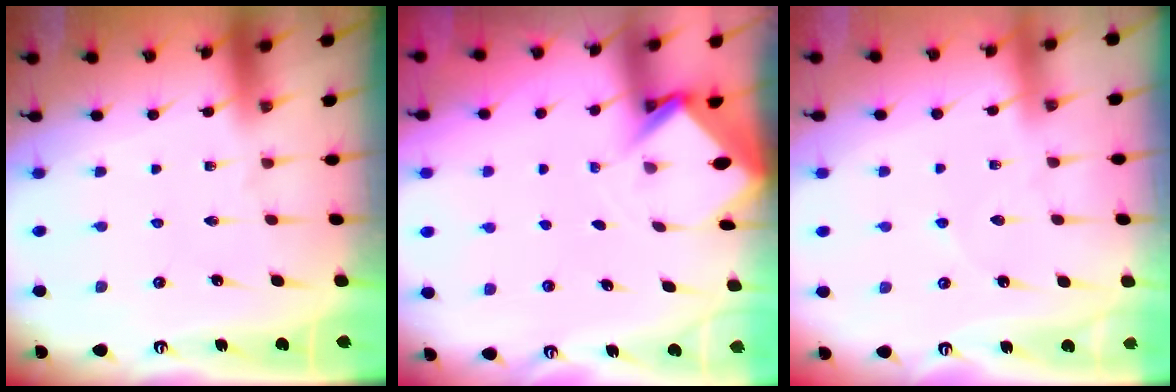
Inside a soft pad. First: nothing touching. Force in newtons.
{"total": 3.0, "press": 2.9, "slide": 0.3}
{"total": 2.0, "press": 2.0, "slide": 0.2}